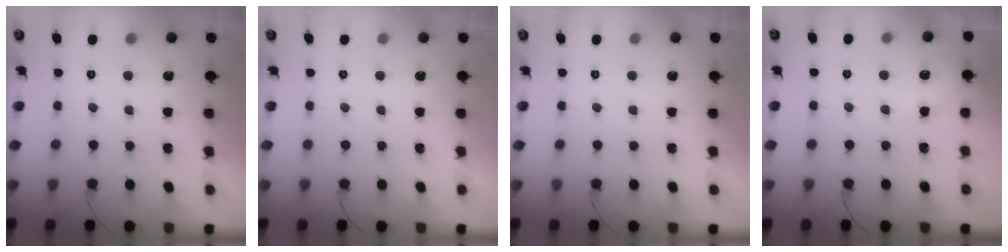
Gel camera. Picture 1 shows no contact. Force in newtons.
{"total": 0.0}
{"total": 0.0}
{"total": 1.3, "press": 1.3, "slide": 0.2}